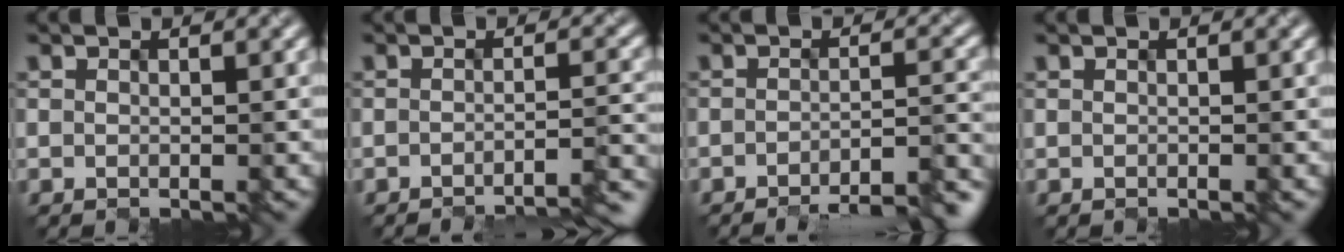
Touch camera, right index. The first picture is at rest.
{"total": 4.4, "force": [-3.5, 0.5, 2.6], "torque": [-0.023, 0.004, -0.050]}
{"total": 6.6, "force": [-5.1, 1.0, 4.1], "torque": [-0.047, 0.004, -0.063]}
{"total": 0.0}